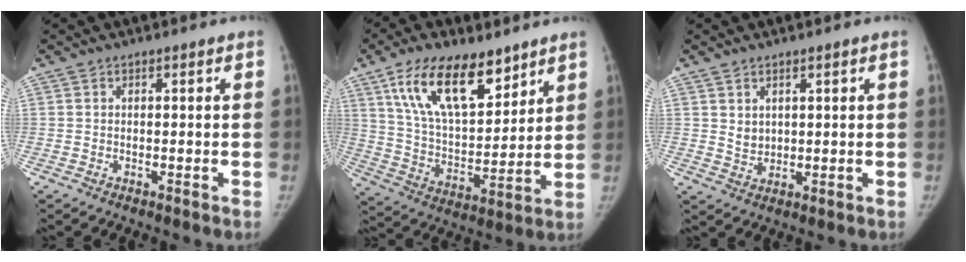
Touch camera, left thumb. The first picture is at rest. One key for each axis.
{"total": 18.6, "fx": 11.1, "fy": 8.6, "fz": 12.2, "tx": -0.173, "ty": -0.050, "tz": 0.205}
{"total": 2.8, "fx": 1.3, "fy": 2.0, "fz": 1.5, "tx": -0.016, "ty": -0.014, "tz": 0.033}